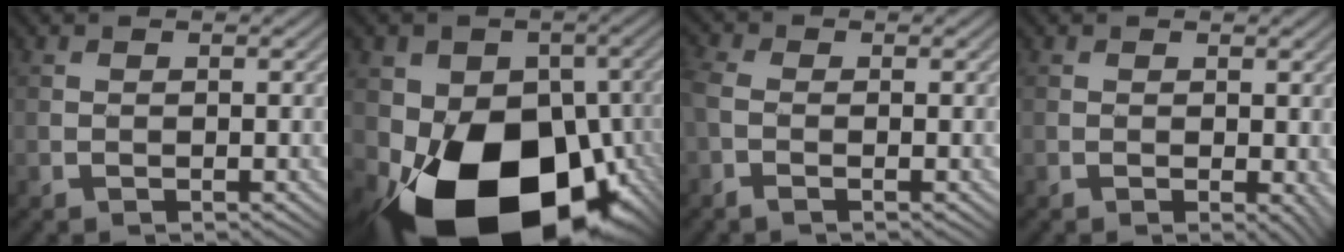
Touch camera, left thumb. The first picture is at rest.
{"total": 19.0, "force": [-6.7, 13.5, 11.5], "torque": [-0.192, -0.038, -0.096]}
{"total": 4.0, "force": [-1.4, 2.3, 3.0], "torque": [-0.075, 0.000, -0.028]}
{"total": 1.8, "force": [-0.2, 1.1, 1.4], "torque": [-0.013, -0.011, 0.003]}